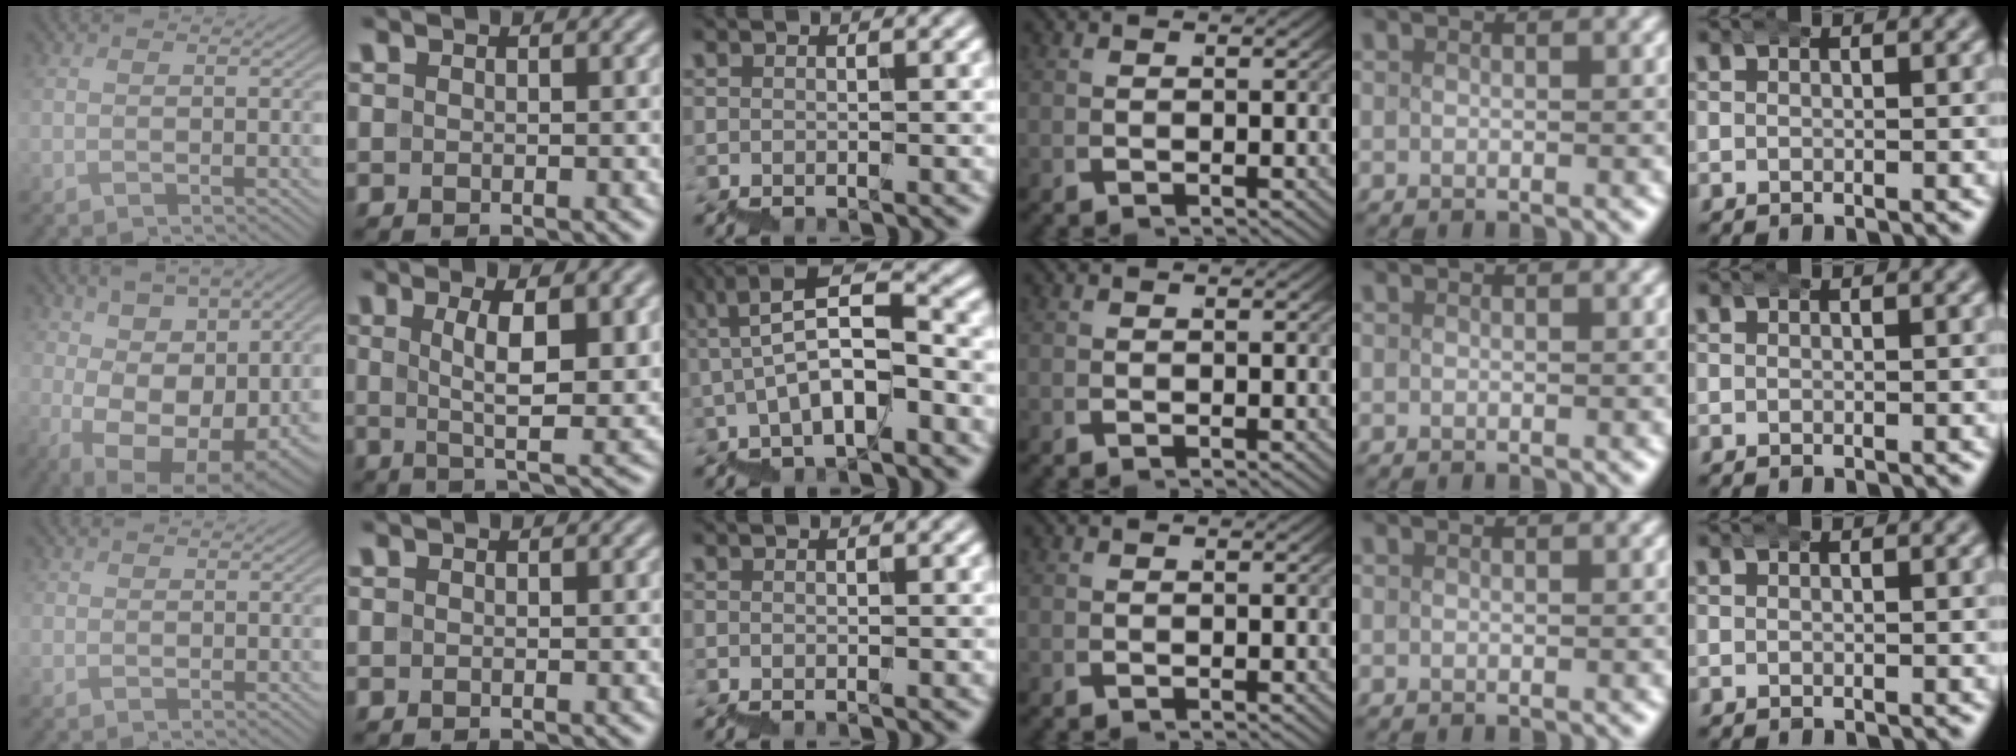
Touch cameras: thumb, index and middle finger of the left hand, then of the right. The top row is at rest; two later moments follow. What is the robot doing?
{"motion": "wrap", "object": "bubble wrap"}